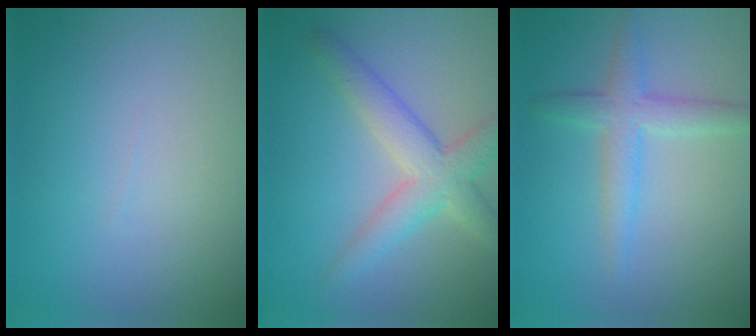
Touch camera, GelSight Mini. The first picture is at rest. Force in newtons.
{"total": 4.4, "press": 4.4, "slide": 0.3}
{"total": 2.9, "press": 2.9, "slide": 0.1}